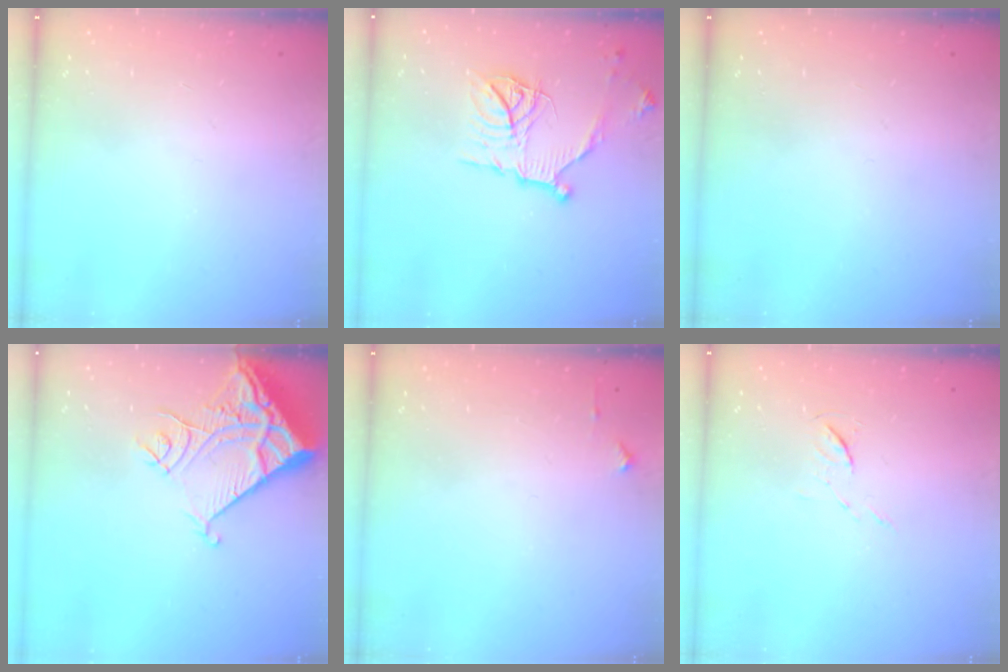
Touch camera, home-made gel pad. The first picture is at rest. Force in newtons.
{"total": 14.7, "press": 14.7, "slide": 0.2}
{"total": 0.0}
{"total": 13.1, "press": 13.0, "slide": 1.7}
{"total": 3.0, "press": 3.0, "slide": 0.4}
{"total": 5.3, "press": 5.3, "slide": 0.5}